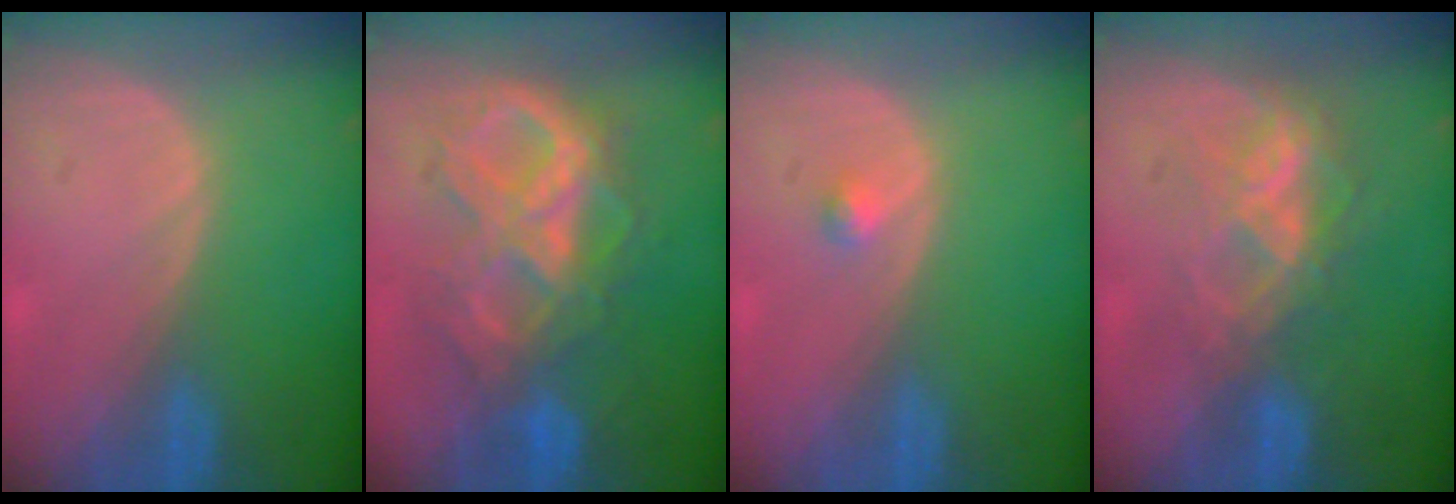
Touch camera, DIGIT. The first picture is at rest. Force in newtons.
{"total": 10.5, "press": 10.4, "slide": 1.3}
{"total": 1.0, "press": 1.0, "slide": 0.1}
{"total": 7.2, "press": 6.1, "slide": 3.8}